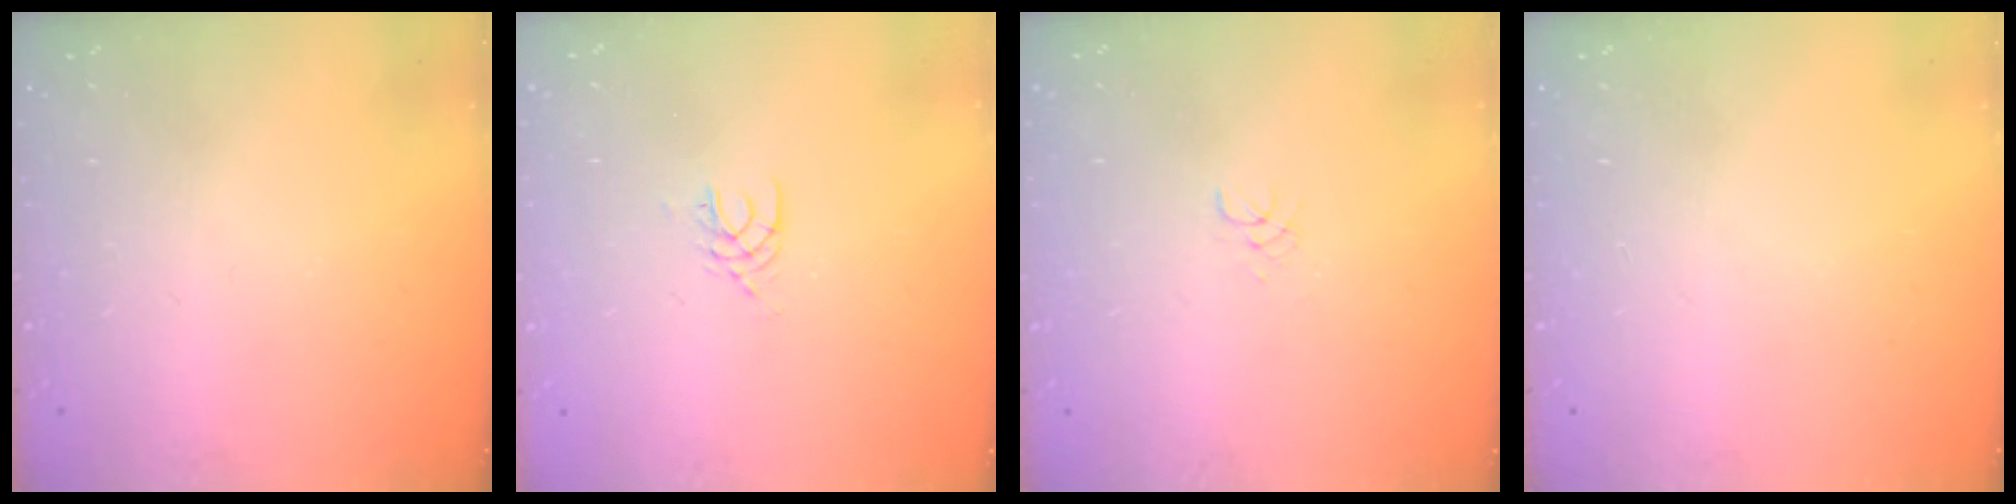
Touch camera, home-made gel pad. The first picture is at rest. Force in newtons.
{"total": 3.4, "press": 3.4, "slide": 0.4}
{"total": 1.1, "press": 1.1, "slide": 0.1}
{"total": 0.0}